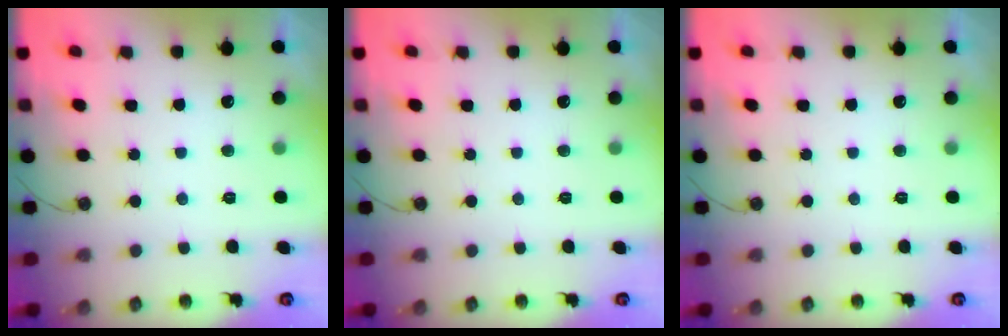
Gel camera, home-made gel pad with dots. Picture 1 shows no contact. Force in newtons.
{"total": 0.0}
{"total": 0.0}